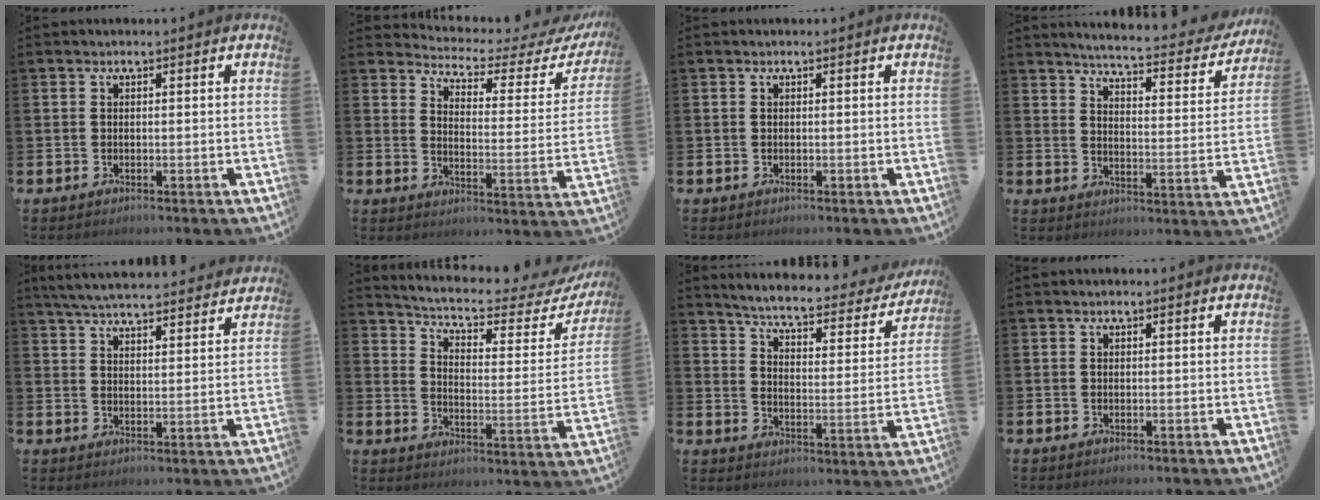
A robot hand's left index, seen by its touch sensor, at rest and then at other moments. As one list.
[{"total": 3.4, "force": [3.1, 0.8, 1.1], "torque": [-0.048, -0.028, 0.042]}, {"total": 0.0}, {"total": 4.9, "force": [4.6, 0.4, 1.7], "torque": [-0.050, -0.037, 0.071]}, {"total": 6.0, "force": [5.9, 0.5, 1.3], "torque": [-0.043, -0.032, 0.105]}, {"total": 5.5, "force": [4.8, 1.0, 2.5], "torque": [-0.071, -0.039, 0.072]}, {"total": 5.1, "force": [4.6, 0.7, 2.1], "torque": [-0.060, -0.041, 0.067]}, {"total": 0.0}]